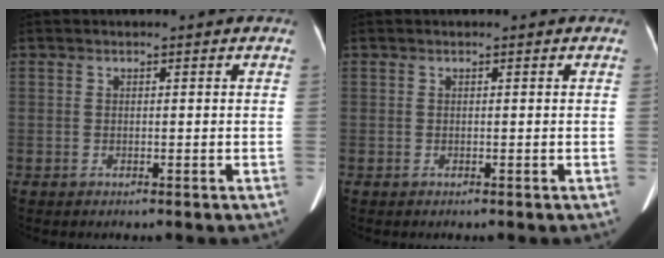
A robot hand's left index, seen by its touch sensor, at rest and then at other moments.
{"total": 0.0}